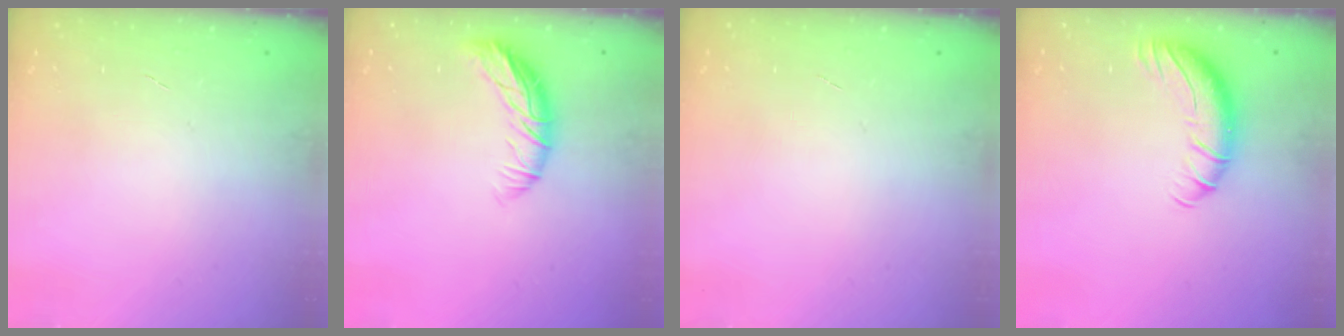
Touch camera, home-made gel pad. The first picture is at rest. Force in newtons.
{"total": 9.3, "press": 9.2, "slide": 1.3}
{"total": 0.0}
{"total": 9.5, "press": 9.3, "slide": 1.7}